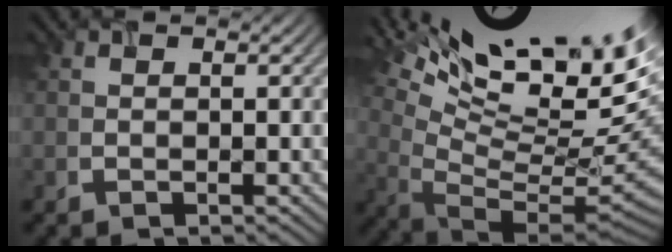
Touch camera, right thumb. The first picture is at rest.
{"total": 17.3, "force": [9.1, 5.6, 13.6], "torque": [-0.192, 0.033, 0.178]}